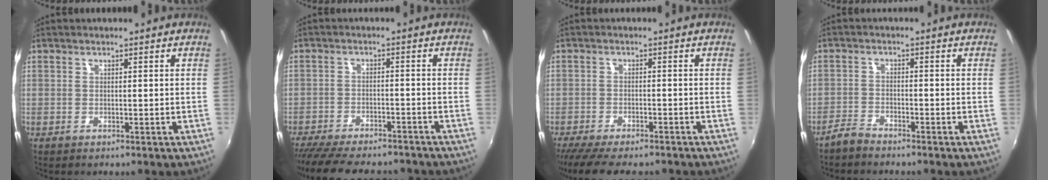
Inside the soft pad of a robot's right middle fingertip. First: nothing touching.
{"total": 15.0, "force": [-12.8, 4.6, 6.5], "torque": [-0.145, -0.024, -0.191]}
{"total": 9.9, "force": [-8.3, 2.6, 4.7], "torque": [-0.113, -0.031, -0.141]}
{"total": 2.9, "force": [-2.8, 0.6, 0.7], "torque": [-0.025, -0.002, -0.056]}